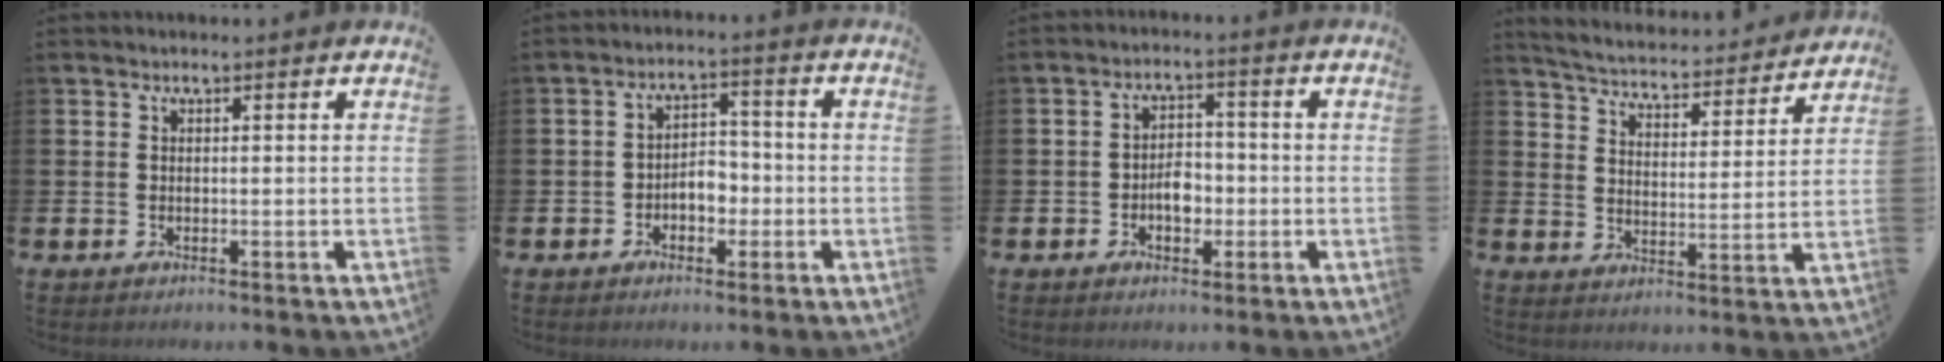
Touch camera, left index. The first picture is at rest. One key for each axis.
{"total": 3.4, "fx": -1.4, "fy": 2.3, "fz": 2.0, "tx": -0.034, "ty": 0.004, "tz": -0.033}
{"total": 3.4, "fx": -1.0, "fy": 2.2, "fz": 2.3, "tx": -0.031, "ty": 0.000, "tz": -0.025}
{"total": 4.7, "fx": 4.6, "fy": 0.6, "fz": 0.6, "tx": -0.034, "ty": -0.043, "tz": 0.074}